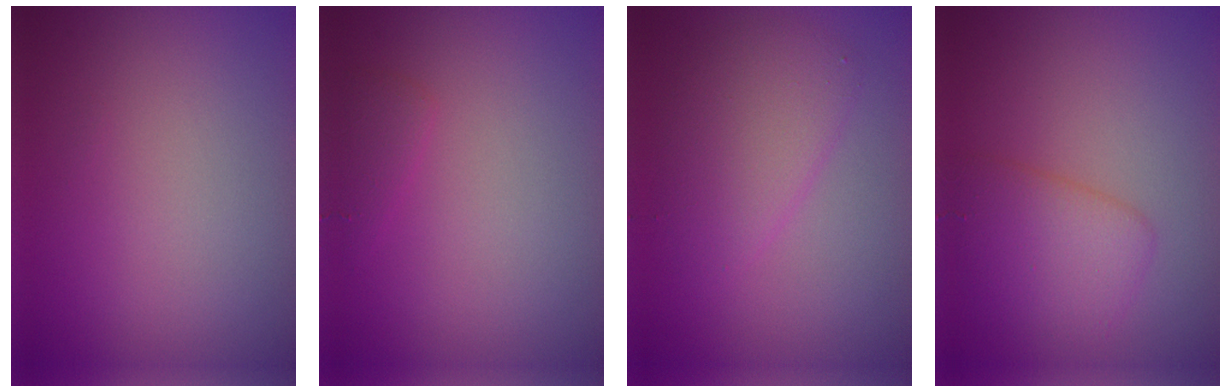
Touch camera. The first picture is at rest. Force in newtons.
{"total": 1.2, "press": 1.2, "slide": 0.1}
{"total": 3.7, "press": 3.7, "slide": 0.1}
{"total": 3.7, "press": 3.7, "slide": 0.3}